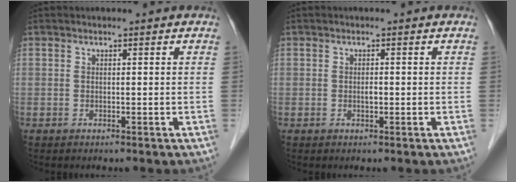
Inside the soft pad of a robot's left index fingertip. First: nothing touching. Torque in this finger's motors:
{"motor_torque": [0.09, 0.07, 0.00, 0.00]}